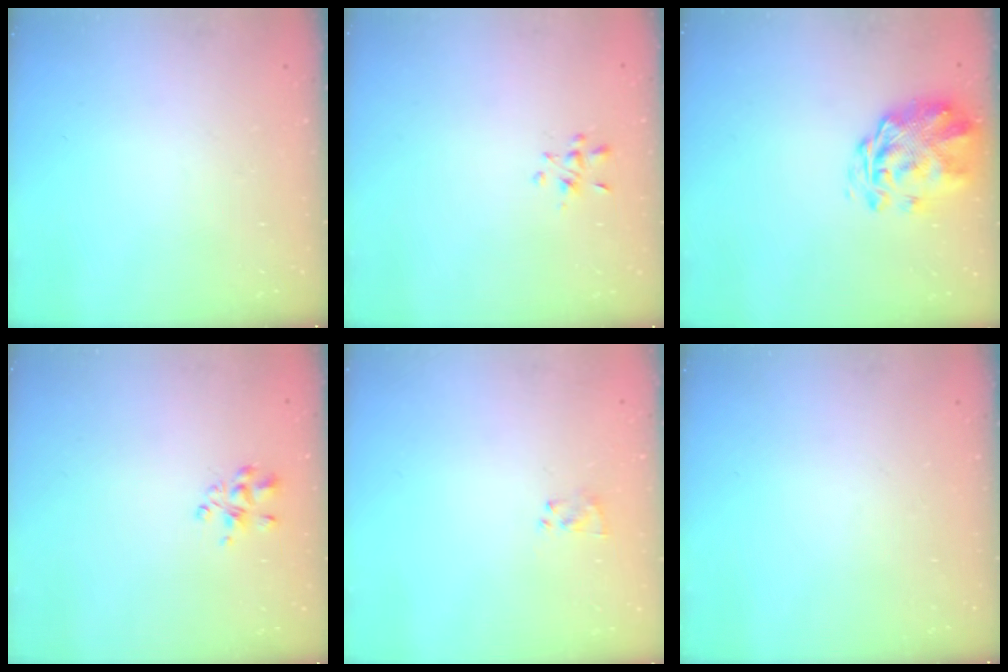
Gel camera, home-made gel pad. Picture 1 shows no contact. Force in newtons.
{"total": 2.1, "press": 2.0, "slide": 0.7}
{"total": 3.3, "press": 2.9, "slide": 1.6}
{"total": 3.9, "press": 3.7, "slide": 1.4}
{"total": 2.2, "press": 2.0, "slide": 1.0}
{"total": 0.0}